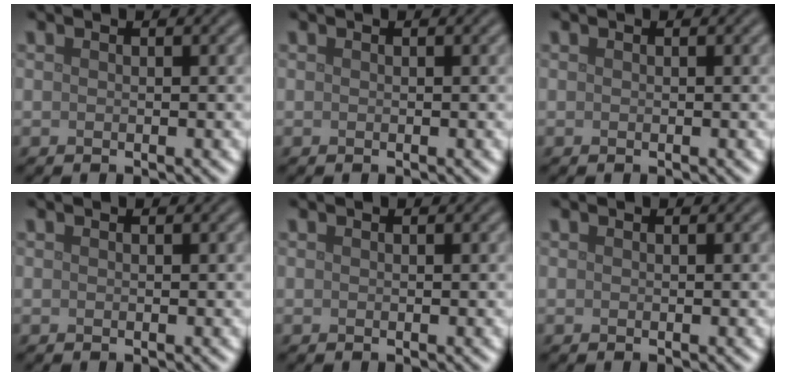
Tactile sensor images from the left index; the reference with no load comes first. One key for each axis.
{"total": 0.0}
{"total": 0.0}
{"total": 0.0}
{"total": 0.0}
{"total": 0.0}